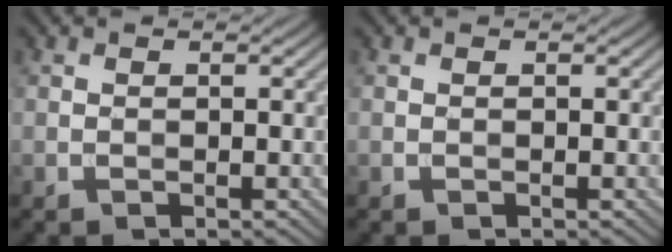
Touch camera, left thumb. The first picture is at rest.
{"total": 0.0}